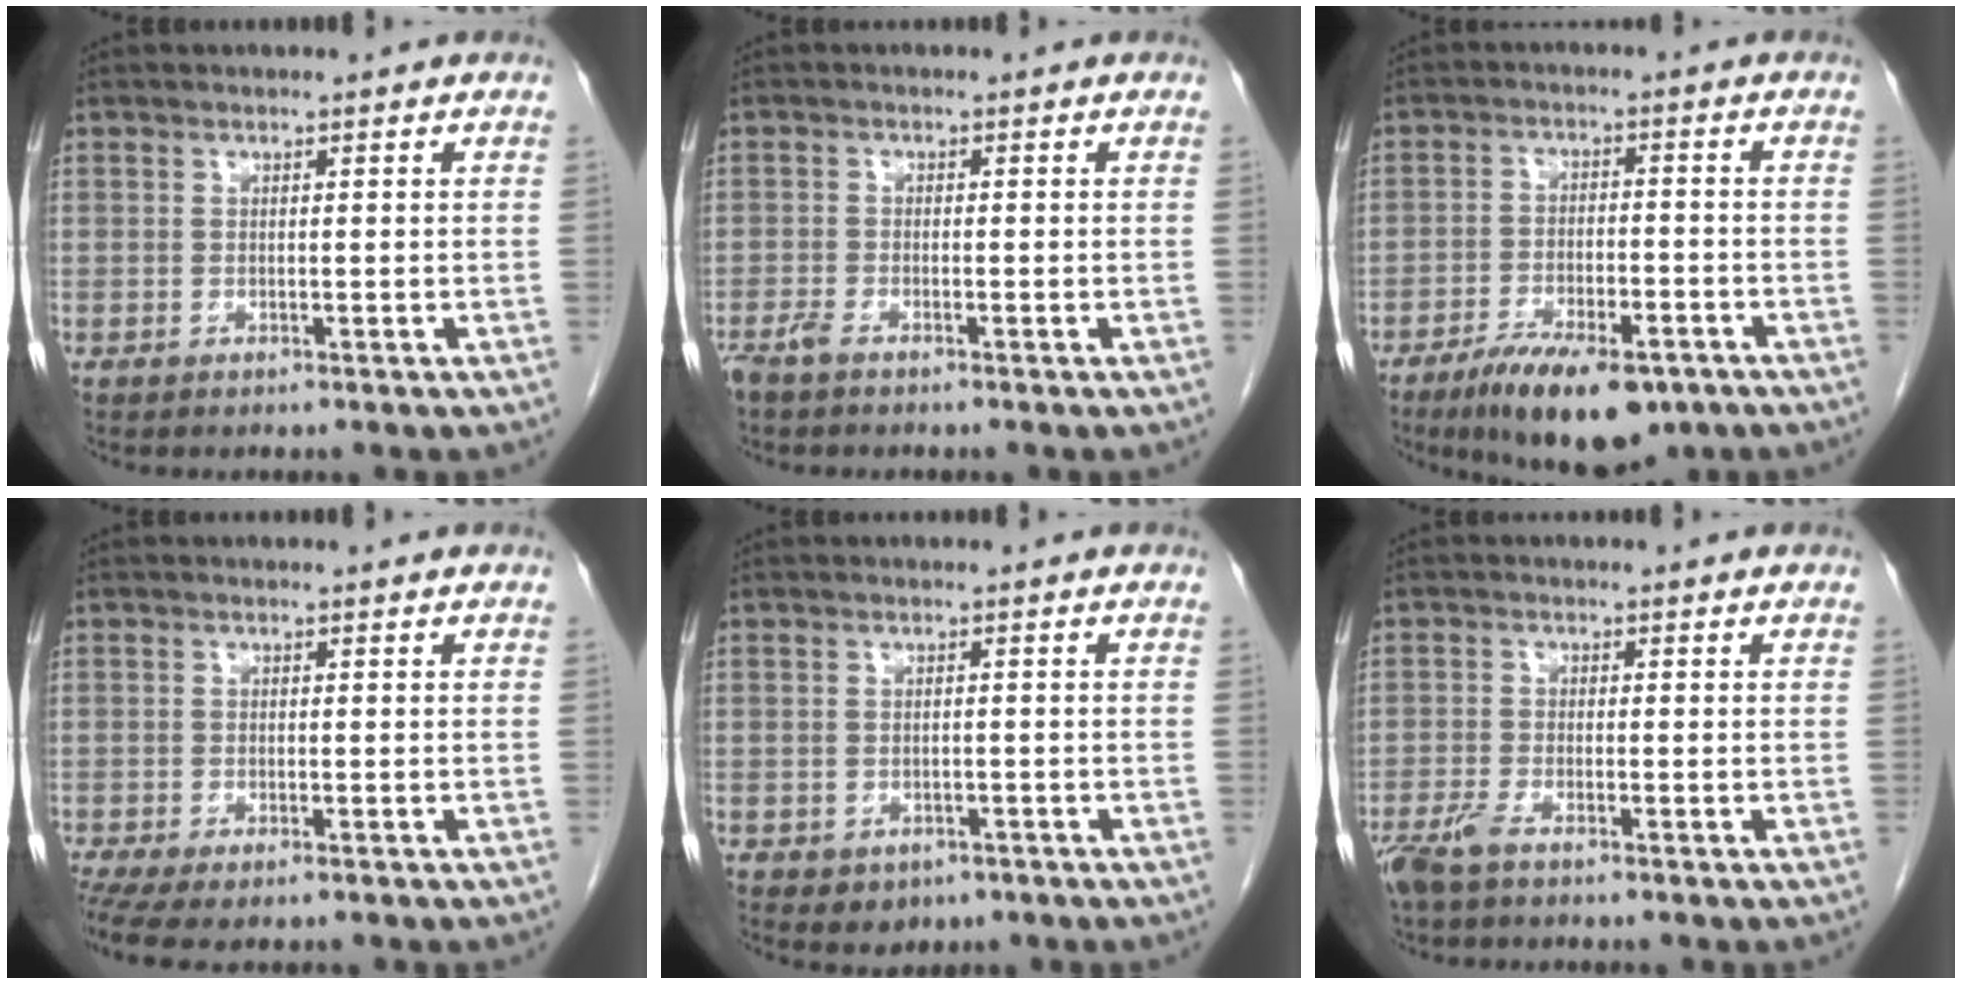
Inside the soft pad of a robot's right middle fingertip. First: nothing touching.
{"total": 2.0, "force": [-1.6, 0.4, 1.1], "torque": [-0.028, -0.003, -0.032]}
{"total": 12.0, "force": [-8.2, 4.2, 7.6], "torque": [-0.118, -0.008, -0.131]}
{"total": 6.6, "force": [-5.0, 2.2, 3.8], "torque": [-0.069, -0.009, -0.081]}
{"total": 3.1, "force": [-1.7, 2.3, 1.1], "torque": [-0.011, 0.004, -0.012]}
{"total": 3.8, "force": [-2.8, 0.8, 2.4], "torque": [-0.056, -0.007, -0.056]}